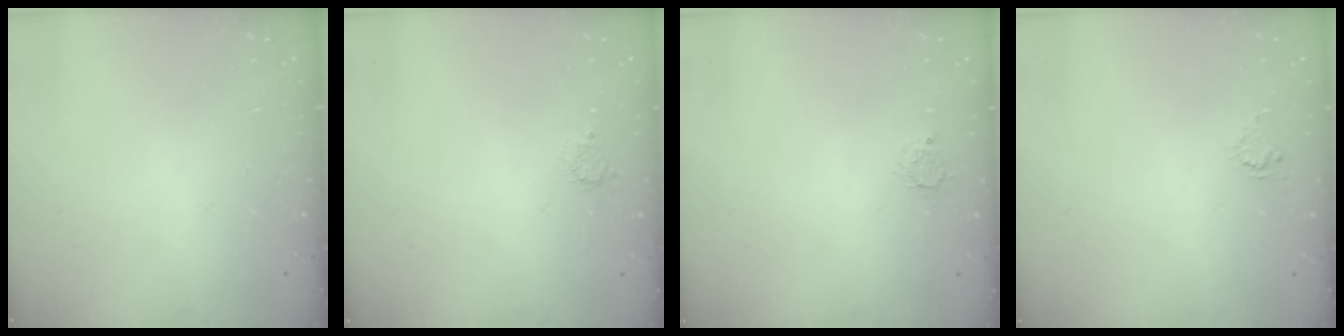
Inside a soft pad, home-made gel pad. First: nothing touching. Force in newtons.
{"total": 2.4, "press": 2.4, "slide": 0.3}
{"total": 2.9, "press": 2.8, "slide": 0.4}
{"total": 3.5, "press": 3.5, "slide": 0.2}